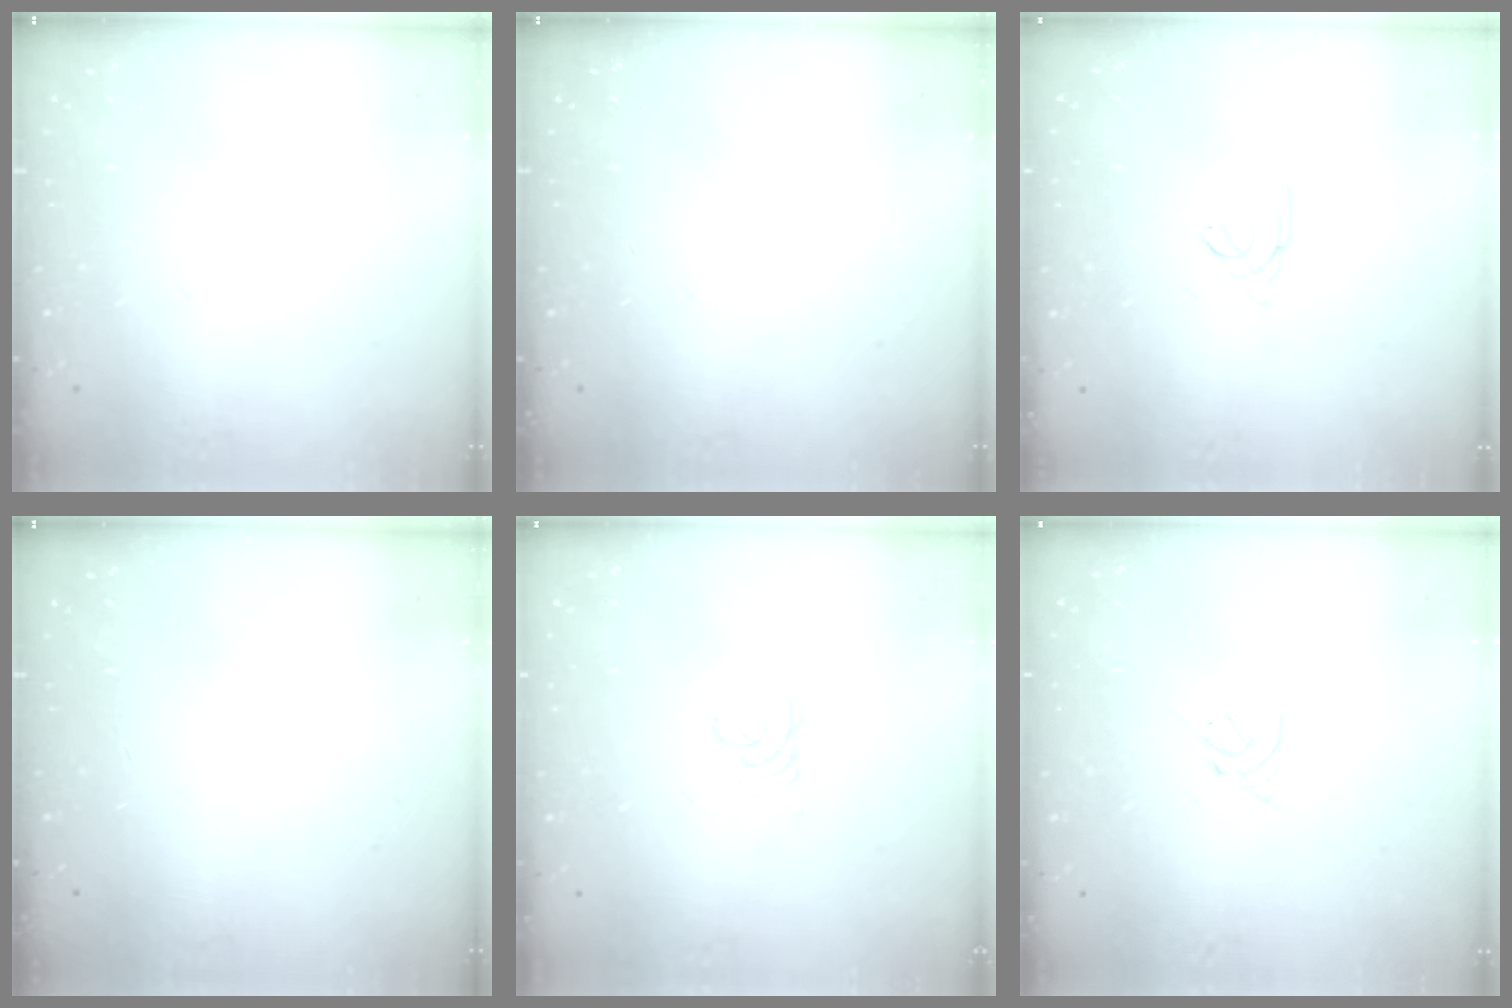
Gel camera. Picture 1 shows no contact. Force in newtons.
{"total": 0.0}
{"total": 2.5, "press": 2.5, "slide": 0.5}
{"total": 0.0}
{"total": 0.8, "press": 0.8, "slide": 0.1}
{"total": 2.7, "press": 2.6, "slide": 0.7}